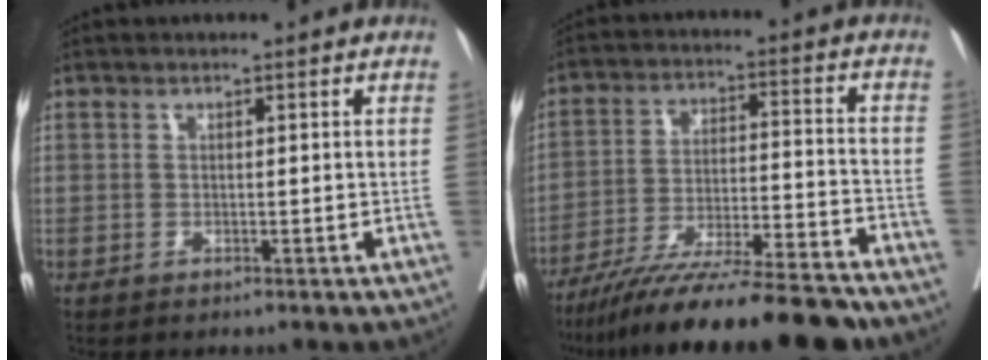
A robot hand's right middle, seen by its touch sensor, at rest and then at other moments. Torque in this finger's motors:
{"motor_torque": [1.06, -1.08, 0.38, 0.14]}